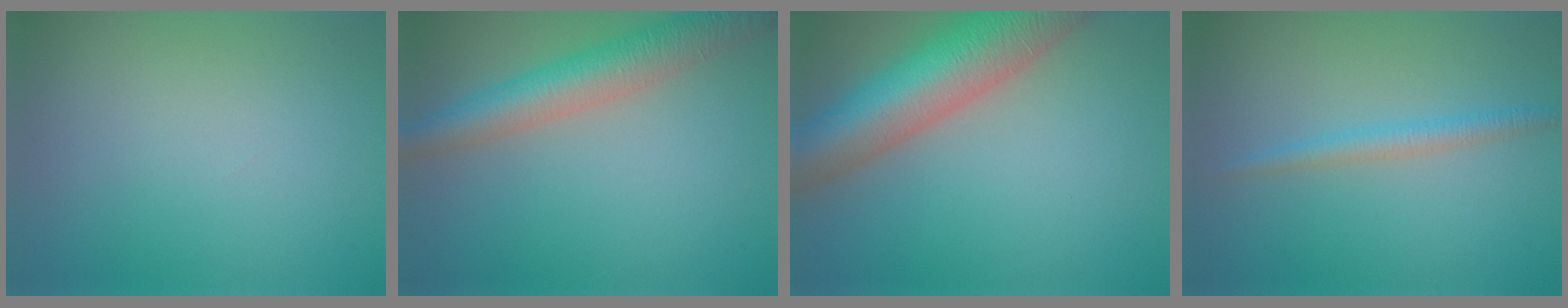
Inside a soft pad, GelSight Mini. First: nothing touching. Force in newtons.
{"total": 5.8, "press": 5.8, "slide": 0.2}
{"total": 10.3, "press": 10.3, "slide": 0.4}
{"total": 1.9, "press": 1.9, "slide": 0.0}